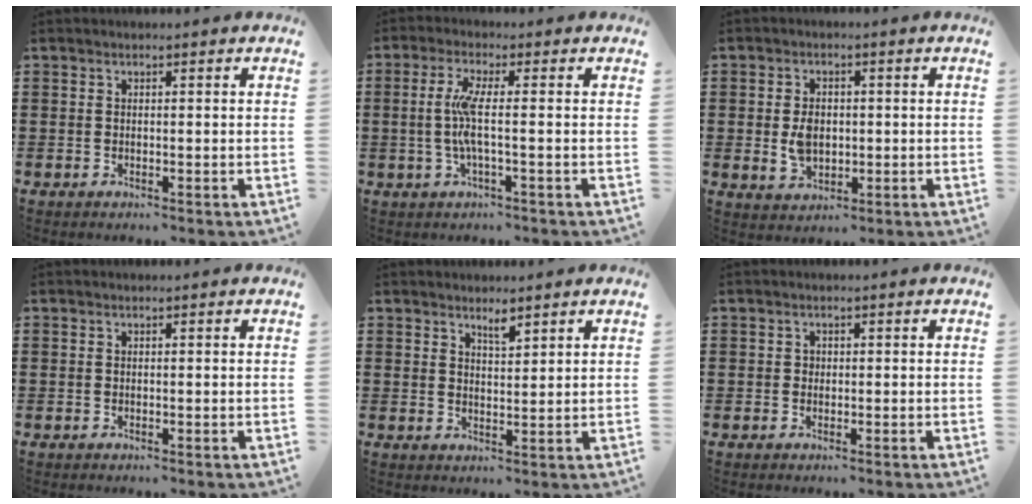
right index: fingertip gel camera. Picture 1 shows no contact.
{"total": 5.3, "force": [-0.4, 0.2, 5.3], "torque": [-0.128, -0.017, -0.021]}
{"total": 4.2, "force": [-0.1, 3.0, 3.0], "torque": [-0.063, 0.002, -0.007]}
{"total": 0.0}
{"total": 2.3, "force": [2.0, 0.4, 1.0], "torque": [-0.015, -0.001, 0.034]}
{"total": 0.6, "force": [0.1, 0.6, 0.2], "torque": [-0.005, 0.003, 0.001]}